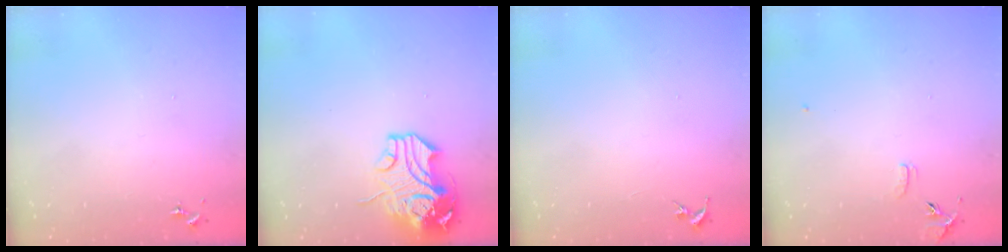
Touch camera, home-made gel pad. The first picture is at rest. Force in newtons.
{"total": 13.9, "press": 13.7, "slide": 2.3}
{"total": 0.0}
{"total": 6.9, "press": 6.9, "slide": 0.6}